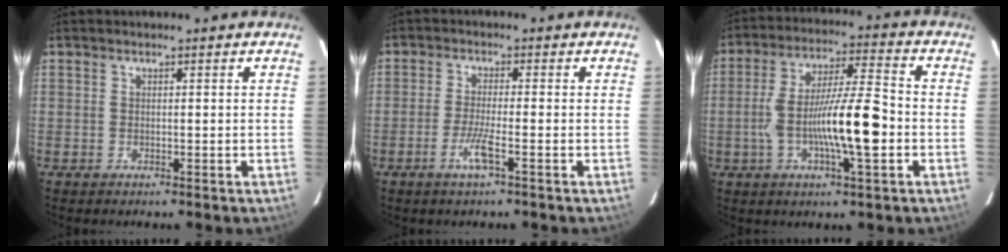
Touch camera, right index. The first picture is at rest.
{"total": 4.1, "force": [-1.9, 0.0, 3.6], "torque": [-0.073, -0.006, -0.040]}
{"total": 13.5, "force": [-2.9, 1.6, 13.1], "torque": [-0.240, 0.008, -0.052]}